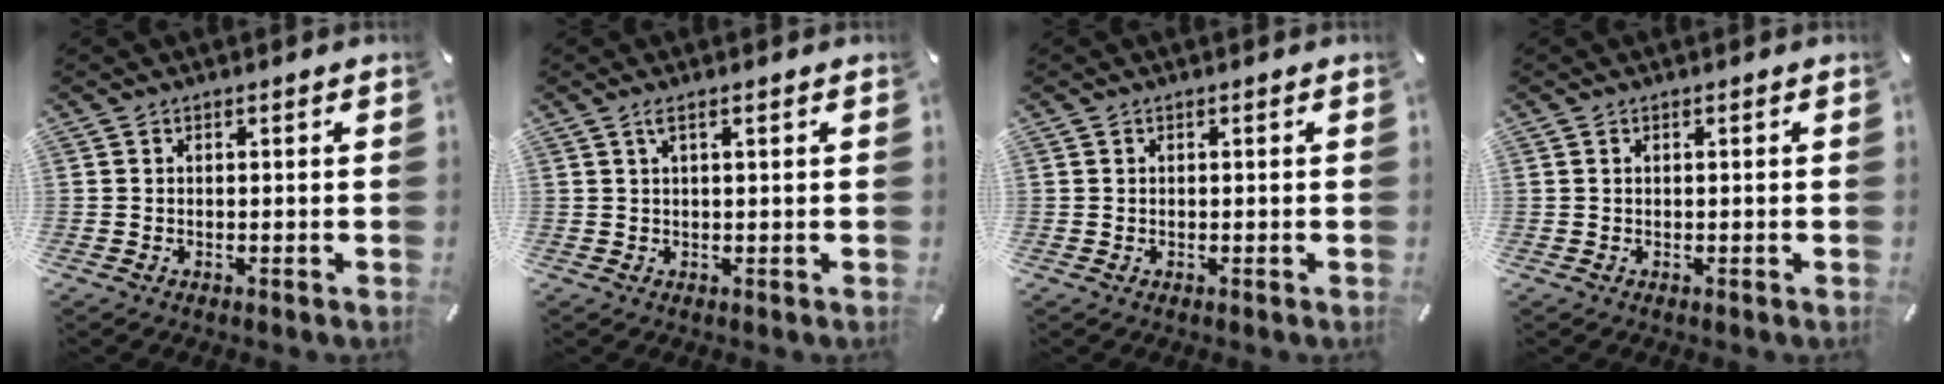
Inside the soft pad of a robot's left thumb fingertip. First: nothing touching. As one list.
[{"total": 2.0, "force": [0.8, 0.2, 1.8], "torque": [-0.037, 0.001, 0.012]}, {"total": 0.0}, {"total": 0.0}]